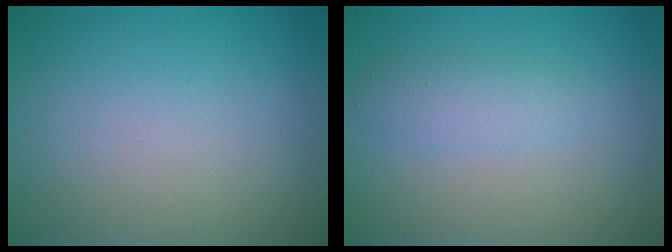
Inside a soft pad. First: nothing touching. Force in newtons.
{"total": 2.0, "press": 2.0, "slide": 0.0}